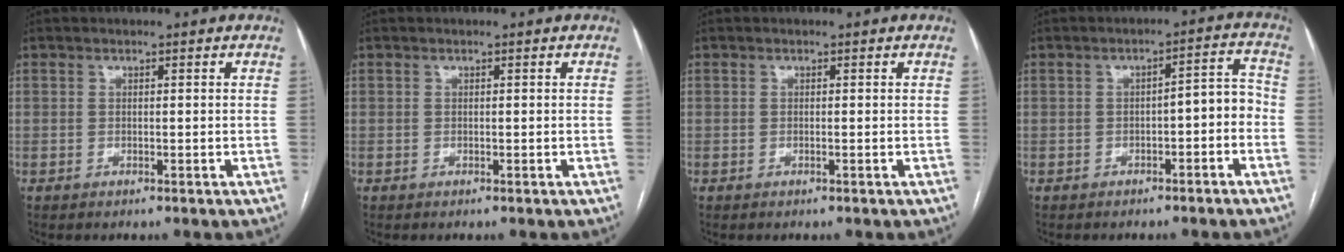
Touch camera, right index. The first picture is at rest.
{"total": 0.0}
{"total": 0.0}
{"total": 4.9, "force": [-1.7, 1.6, 4.3], "torque": [-0.056, 0.030, -0.022]}